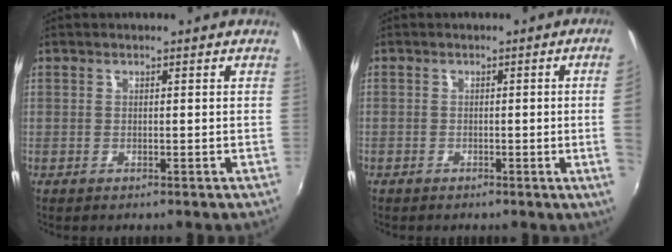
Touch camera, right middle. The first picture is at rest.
{"total": 4.1, "force": [-0.2, -1.7, 3.7], "torque": [-0.060, -0.010, 0.003]}